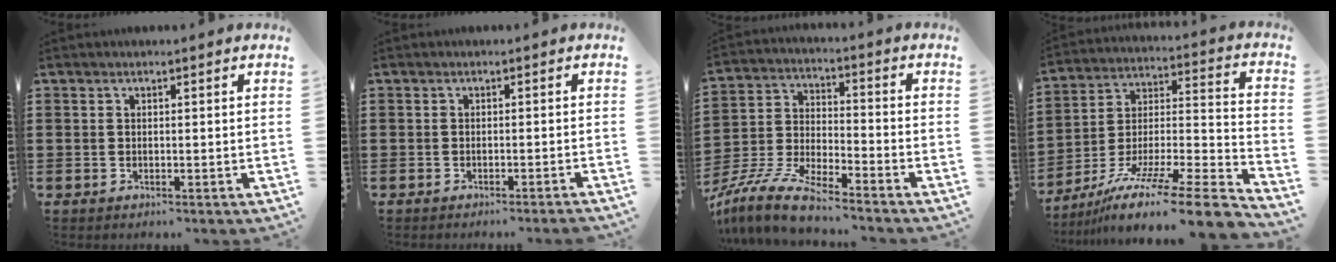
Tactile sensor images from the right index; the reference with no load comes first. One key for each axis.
{"total": 0.9, "fx": -0.8, "fy": -0.3, "fz": 0.4, "tx": -0.006, "ty": 0.000, "tz": -0.015}
{"total": 8.5, "fx": -7.8, "fy": 0.5, "fz": 3.1, "tx": -0.086, "ty": -0.003, "tz": -0.163}
{"total": 11.8, "fx": -8.9, "fy": 1.5, "fz": 7.7, "tx": -0.125, "ty": 0.013, "tz": -0.160}